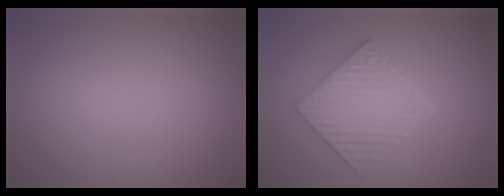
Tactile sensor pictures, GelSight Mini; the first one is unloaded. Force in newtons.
{"total": 5.8, "press": 4.6, "slide": 3.5}